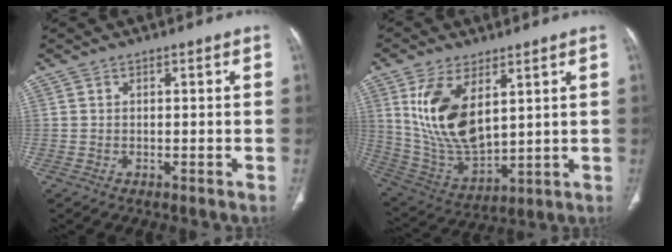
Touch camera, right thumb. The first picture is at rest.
{"total": 15.8, "force": [5.5, 8.1, 12.5], "torque": [-0.235, -0.025, 0.126]}